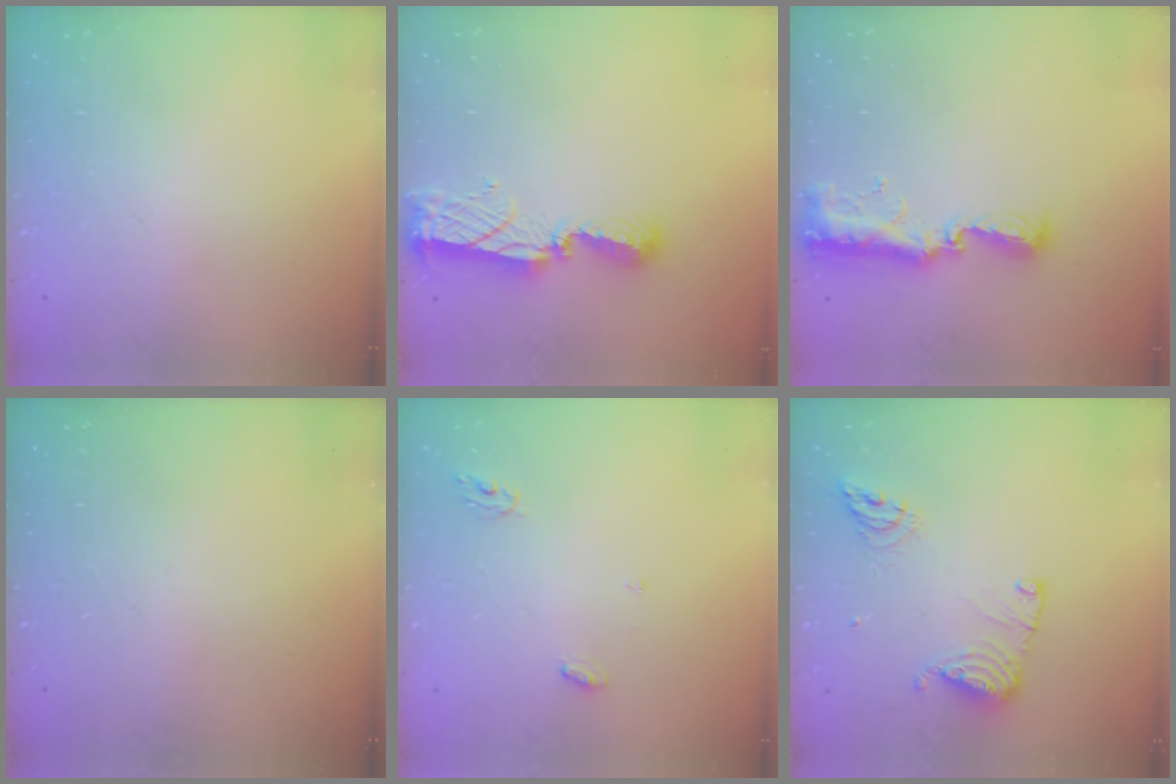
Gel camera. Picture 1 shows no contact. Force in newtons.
{"total": 8.4, "press": 8.4, "slide": 0.8}
{"total": 12.8, "press": 11.4, "slide": 5.9}
{"total": 0.0}
{"total": 4.1, "press": 4.1, "slide": 0.2}
{"total": 11.8, "press": 11.7, "slide": 1.4}